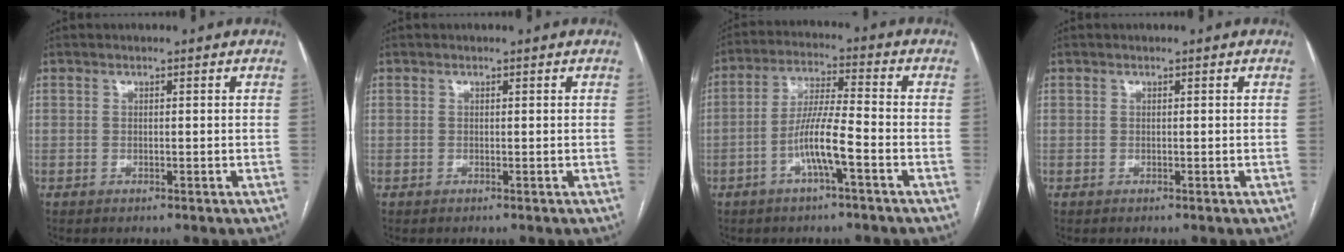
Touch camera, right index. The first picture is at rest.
{"total": 0.0}
{"total": 7.8, "force": [-3.2, 0.3, 7.1], "torque": [-0.141, 0.010, -0.061]}
{"total": 0.0}